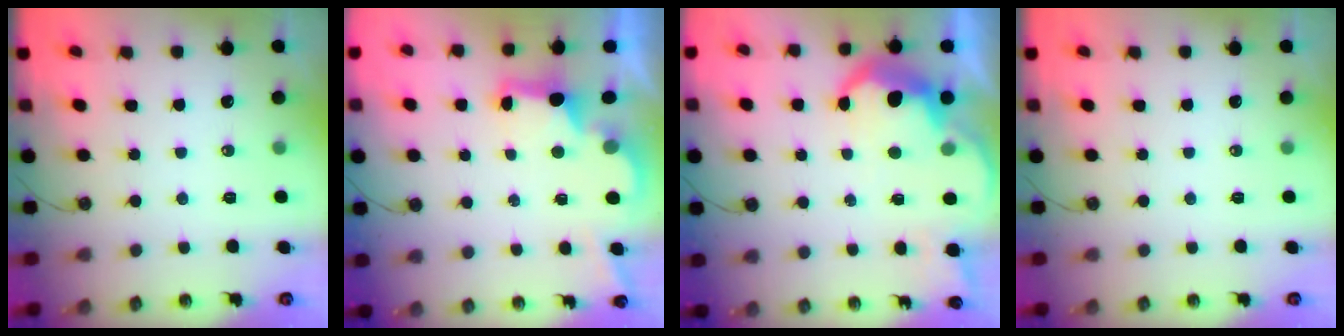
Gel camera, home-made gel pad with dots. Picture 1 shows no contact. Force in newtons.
{"total": 2.9, "press": 2.7, "slide": 0.9}
{"total": 11.3, "press": 11.3, "slide": 0.9}
{"total": 0.0}